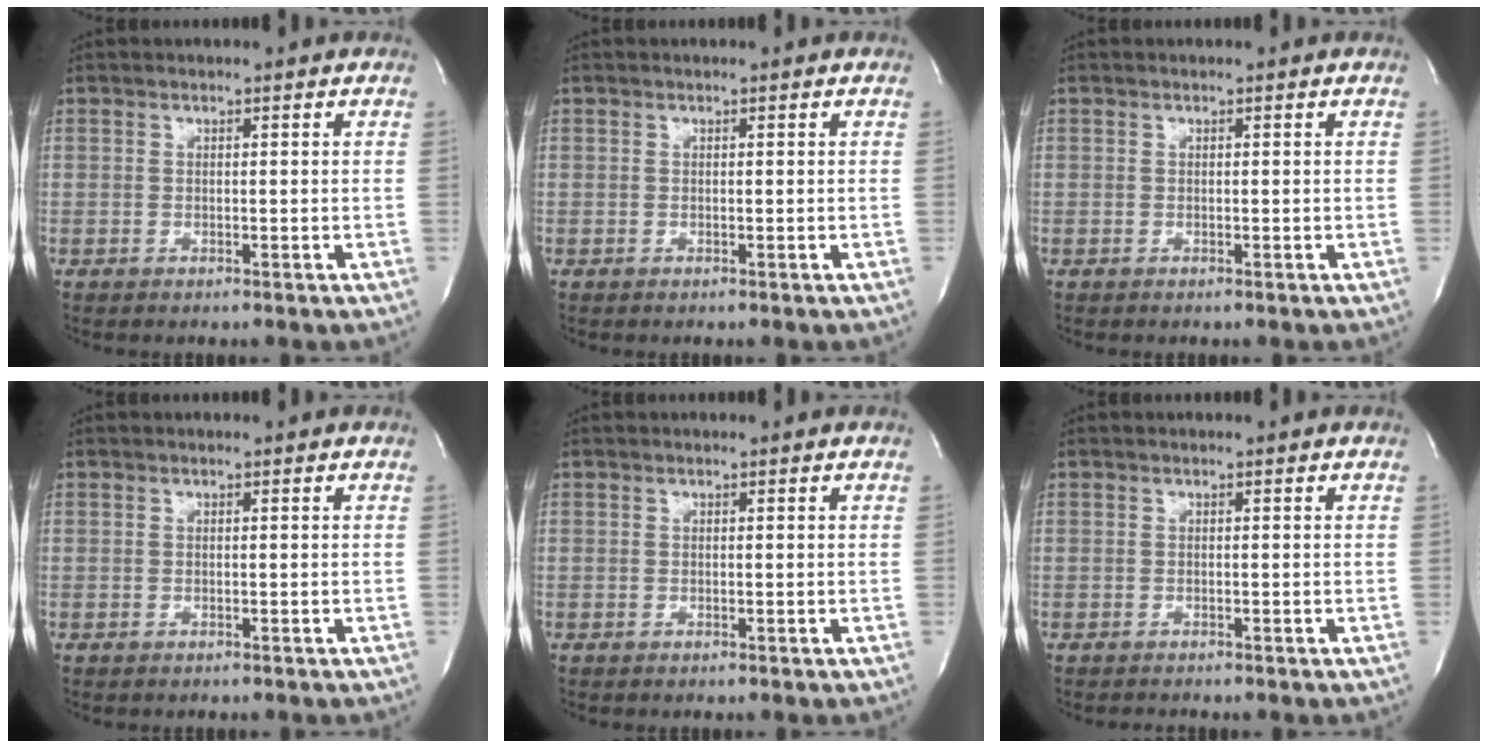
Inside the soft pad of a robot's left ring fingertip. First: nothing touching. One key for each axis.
{"total": 0.0}
{"total": 0.0}
{"total": 0.0}
{"total": 0.0}
{"total": 0.7, "fx": -0.7, "fy": 0.1, "fz": 0.1, "tx": -0.008, "ty": -0.003, "tz": -0.010}